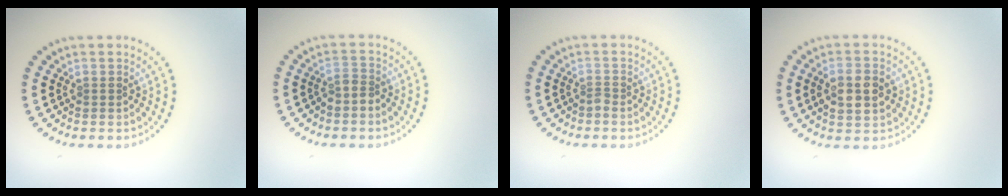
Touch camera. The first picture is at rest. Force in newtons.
{"total": 1.4, "press": 1.1, "slide": 0.8}
{"total": 0.7, "press": 0.4, "slide": 0.6}
{"total": 3.8, "press": 3.8, "slide": 0.1}